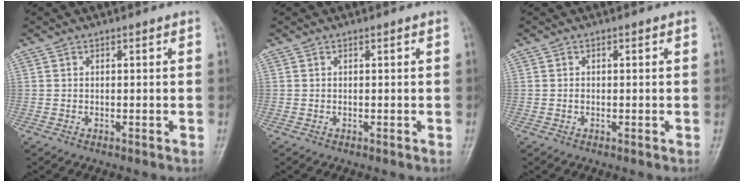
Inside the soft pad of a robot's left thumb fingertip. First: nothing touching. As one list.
[{"total": 0.0}, {"total": 0.5, "force": [-0.1, 0.4, 0.3], "torque": [-0.003, 0.001, -0.003]}]